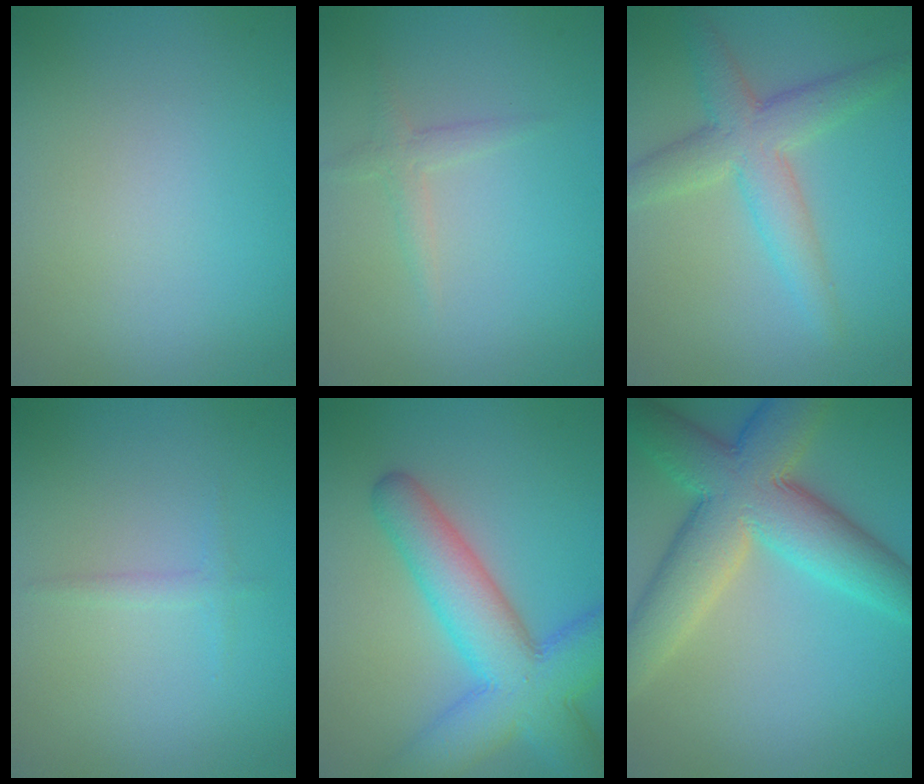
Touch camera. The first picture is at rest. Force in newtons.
{"total": 1.5, "press": 1.5, "slide": 0.0}
{"total": 5.2, "press": 5.2, "slide": 0.2}
{"total": 0.9, "press": 0.9, "slide": 0.0}
{"total": 9.3, "press": 9.3, "slide": 0.3}
{"total": 10.8, "press": 10.8, "slide": 0.7}